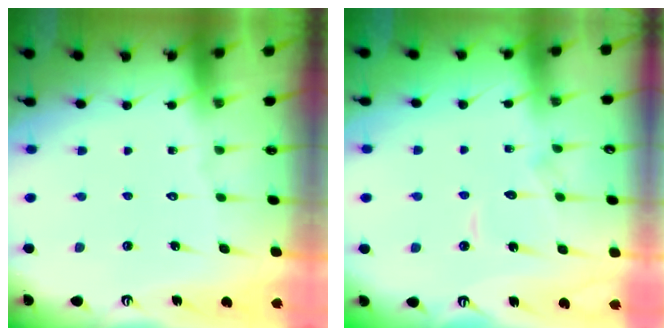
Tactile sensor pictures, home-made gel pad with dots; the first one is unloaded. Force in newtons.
{"total": 5.4, "press": 5.4, "slide": 0.5}